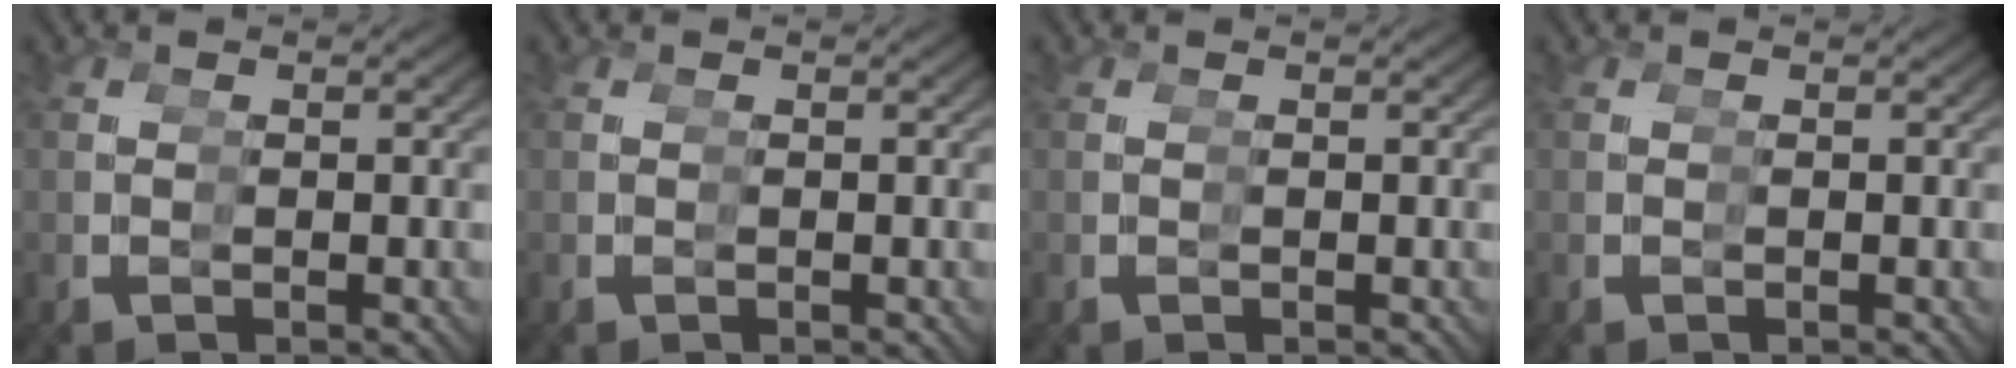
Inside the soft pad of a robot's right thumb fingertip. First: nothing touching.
{"total": 0.0}
{"total": 0.0}
{"total": 0.0}